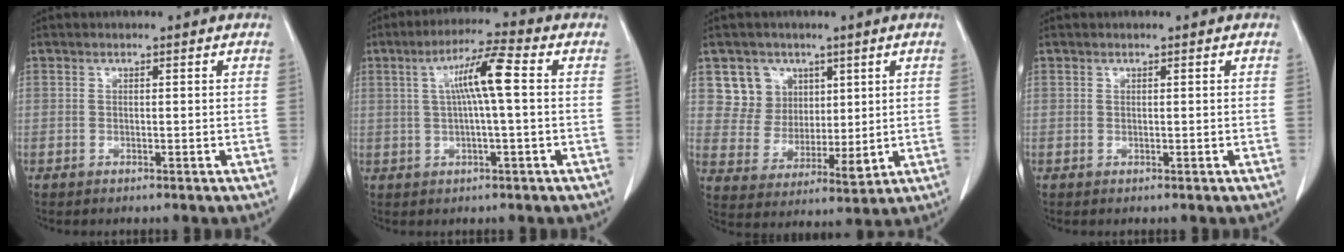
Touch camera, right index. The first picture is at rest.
{"total": 7.5, "force": [1.1, 0.1, 7.4], "torque": [-0.136, 0.015, 0.016]}
{"total": 8.1, "force": [4.0, 6.9, 1.6], "torque": [-0.034, 0.014, 0.086]}
{"total": 0.0}